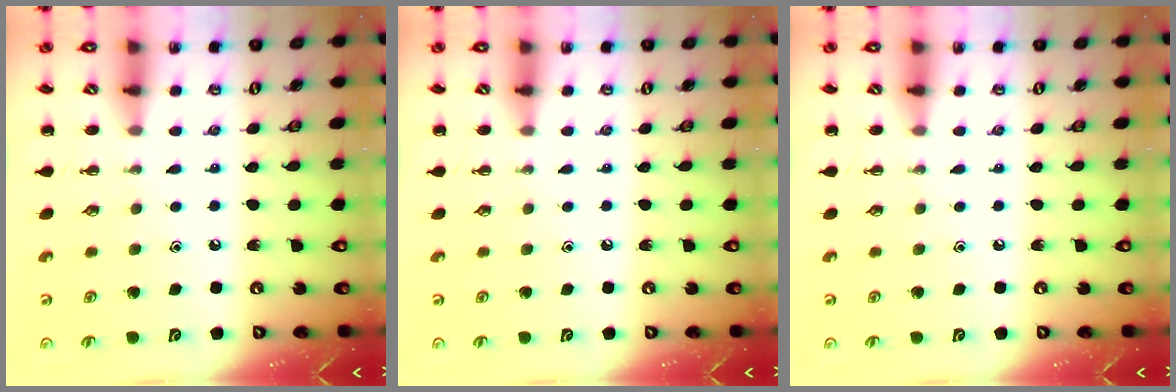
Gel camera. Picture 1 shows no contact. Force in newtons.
{"total": 0.0}
{"total": 0.0}